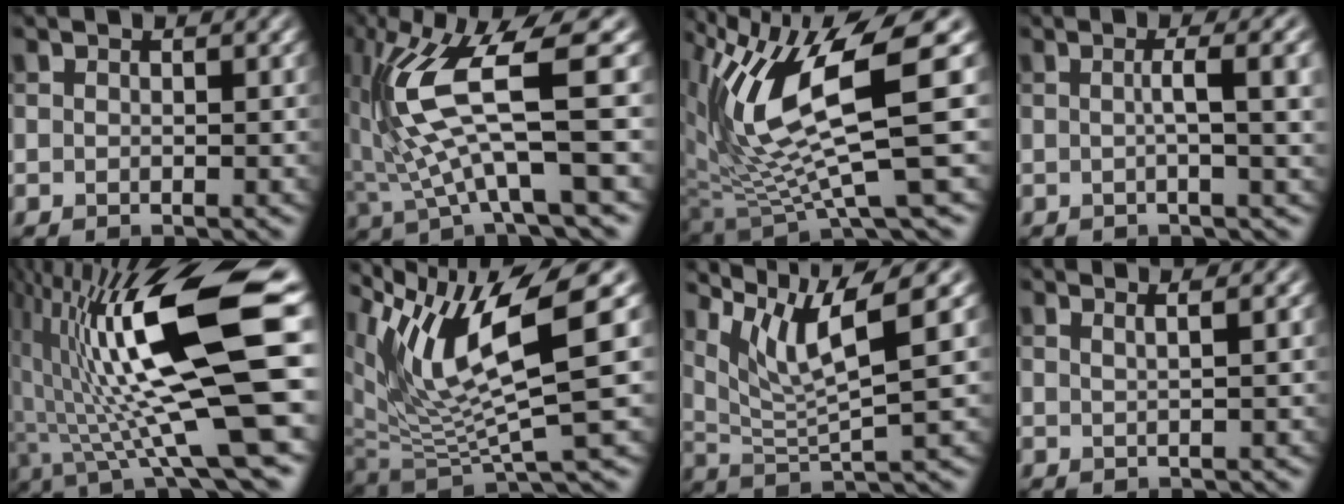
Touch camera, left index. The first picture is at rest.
{"total": 9.2, "force": [0.7, 1.8, 9.0], "torque": [-0.186, -0.002, 0.017]}
{"total": 11.1, "force": [3.7, 2.4, 10.1], "torque": [-0.190, -0.010, 0.075]}
{"total": 4.7, "force": [0.4, 1.2, 4.6], "torque": [-0.055, 0.011, 0.004]}
{"total": 15.9, "force": [2.6, 3.5, 15.3], "torque": [-0.262, 0.002, 0.048]}
{"total": 10.2, "force": [5.2, 2.3, 8.5], "torque": [-0.162, -0.004, 0.104]}
{"total": 7.1, "force": [4.3, 1.1, 5.6], "torque": [-0.106, 0.007, 0.086]}
{"total": 2.5, "force": [1.4, 1.1, 1.7], "torque": [-0.001, 0.006, -0.010]}